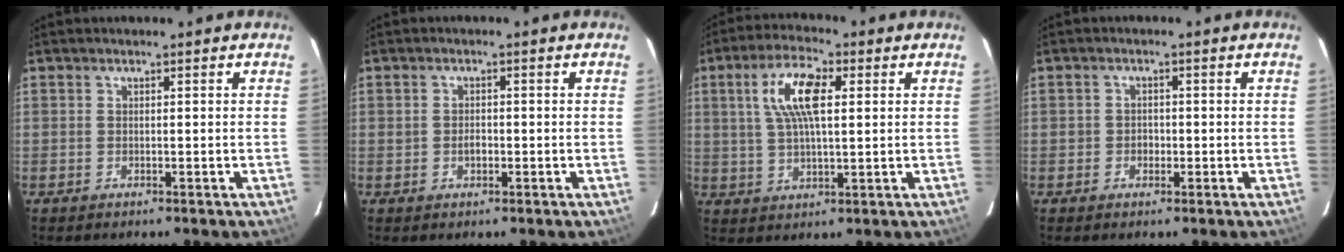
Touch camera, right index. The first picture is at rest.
{"total": 1.8, "force": [-0.4, 1.2, 1.2], "torque": [-0.023, 0.003, -0.007]}
{"total": 9.6, "force": [2.5, 3.5, 8.6], "torque": [-0.165, 0.017, 0.046]}
{"total": 2.1, "force": [-0.6, 1.9, 0.6], "torque": [-0.011, 0.004, -0.009]}